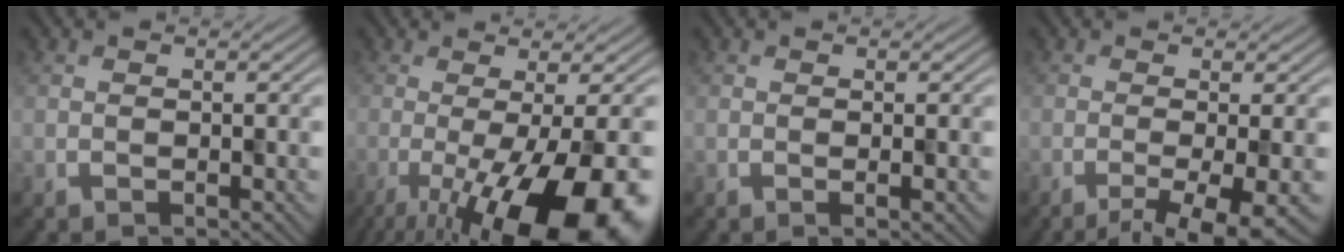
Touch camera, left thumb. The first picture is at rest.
{"total": 16.6, "force": [-6.7, 5.2, 14.3], "torque": [-0.190, -0.015, -0.095]}
{"total": 1.6, "force": [-0.3, 0.1, 1.6], "torque": [-0.024, 0.006, -0.006]}
{"total": 7.1, "force": [-3.9, 1.5, 5.8], "torque": [-0.081, -0.006, -0.049]}